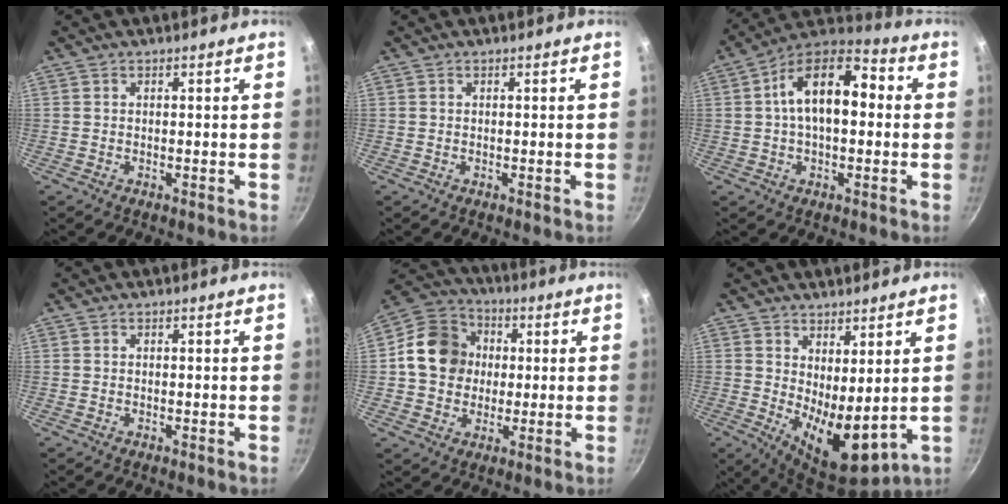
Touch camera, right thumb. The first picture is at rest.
{"total": 0.0}
{"total": 15.5, "force": [1.6, 8.8, 12.7], "torque": [-0.178, 0.037, 0.007]}
{"total": 0.0}
{"total": 13.2, "force": [1.0, 11.5, 6.4], "torque": [-0.081, 0.020, 0.003]}
{"total": 10.7, "force": [2.3, 4.9, 9.2], "torque": [-0.125, -0.045, 0.050]}